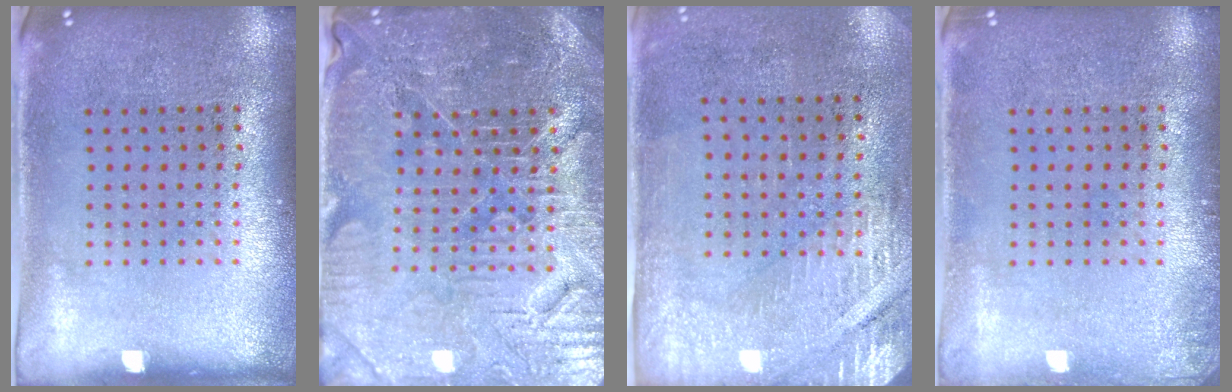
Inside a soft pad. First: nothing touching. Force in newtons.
{"total": 4.6, "press": 4.4, "slide": 1.3}
{"total": 2.9, "press": 2.5, "slide": 1.4}
{"total": 0.7, "press": 0.6, "slide": 0.2}